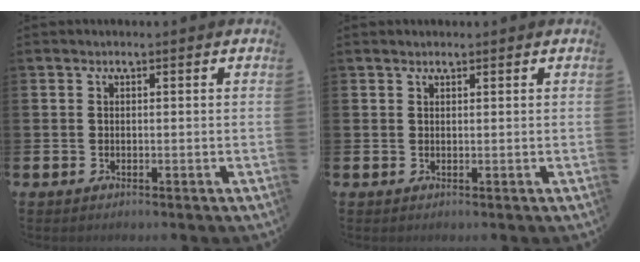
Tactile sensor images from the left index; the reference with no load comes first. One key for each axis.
{"total": 0.9, "fx": 0.9, "fy": 0.3, "fz": 0.1, "tx": 0.007, "ty": -0.001, "tz": 0.015}